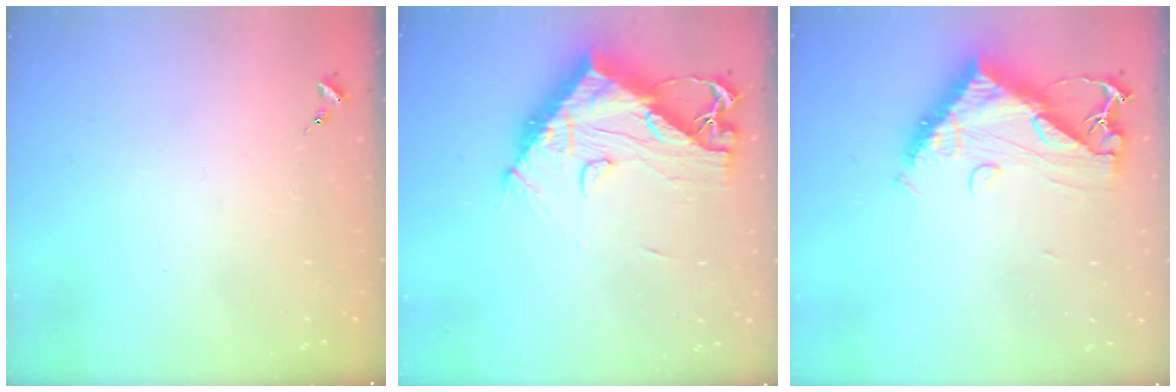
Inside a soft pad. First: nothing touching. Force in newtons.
{"total": 15.8, "press": 15.7, "slide": 1.7}
{"total": 11.6, "press": 11.6, "slide": 1.1}